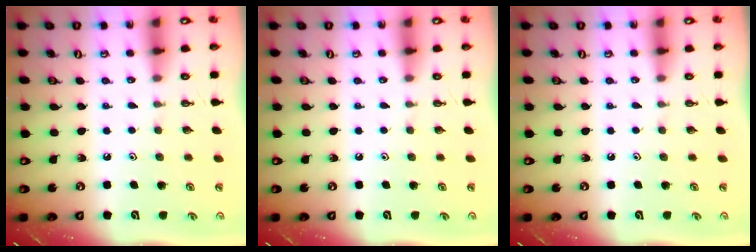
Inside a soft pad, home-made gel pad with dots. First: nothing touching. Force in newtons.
{"total": 0.0}
{"total": 0.0}